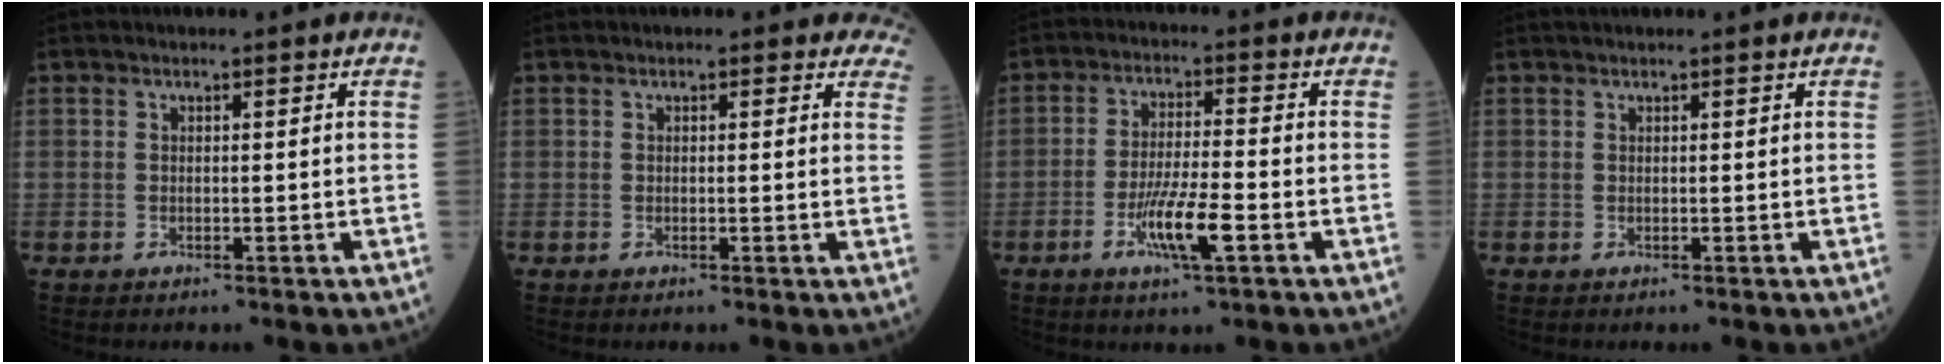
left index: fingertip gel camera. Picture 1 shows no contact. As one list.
[{"total": 4.2, "force": [3.6, 1.9, 1.1], "torque": [0.021, -0.010, 0.009]}, {"total": 7.5, "force": [-3.2, 0.6, 6.7], "torque": [-0.132, -0.009, -0.058]}, {"total": 1.0, "force": [0.9, -0.1, 0.4], "torque": [-0.004, 0.018, 0.020]}]